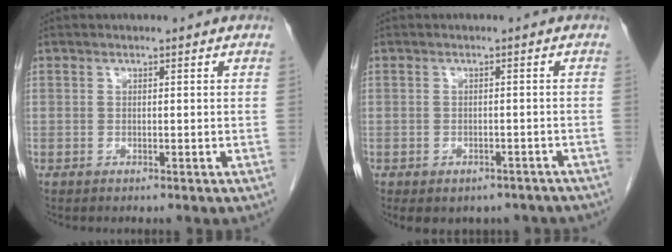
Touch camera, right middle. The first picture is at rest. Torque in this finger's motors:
{"motor_torque": [1.02, -0.96, 0.10, 0.05]}